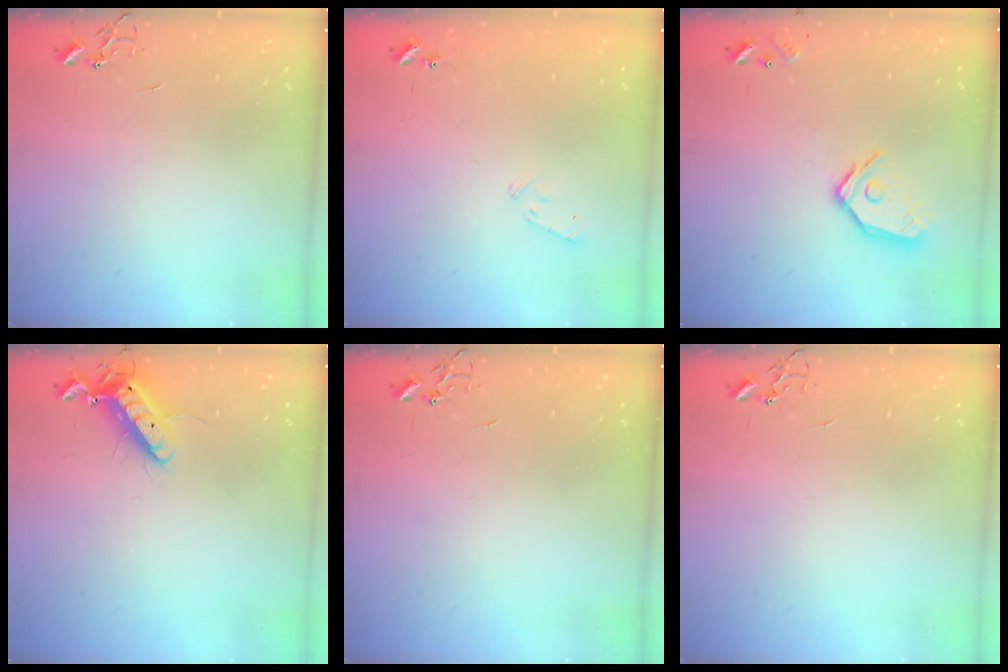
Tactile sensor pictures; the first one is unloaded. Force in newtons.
{"total": 6.7, "press": 6.7, "slide": 1.0}
{"total": 12.1, "press": 12.0, "slide": 1.5}
{"total": 11.8, "press": 11.6, "slide": 2.2}
{"total": 0.0}
{"total": 0.0}